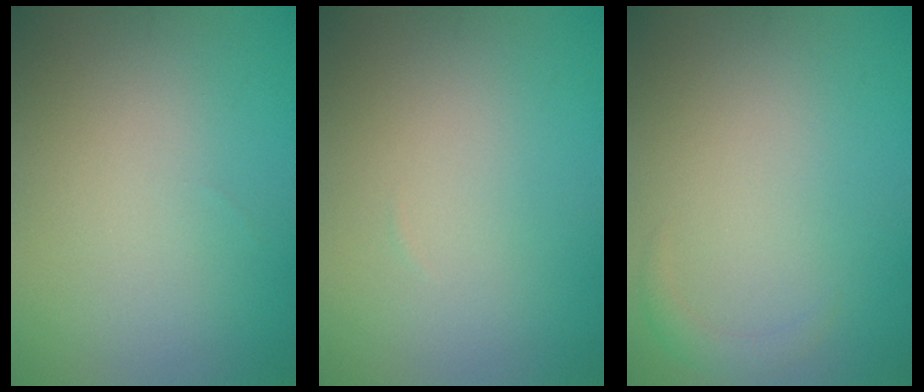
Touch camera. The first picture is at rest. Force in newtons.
{"total": 0.0}
{"total": 1.1, "press": 1.1, "slide": 0.1}